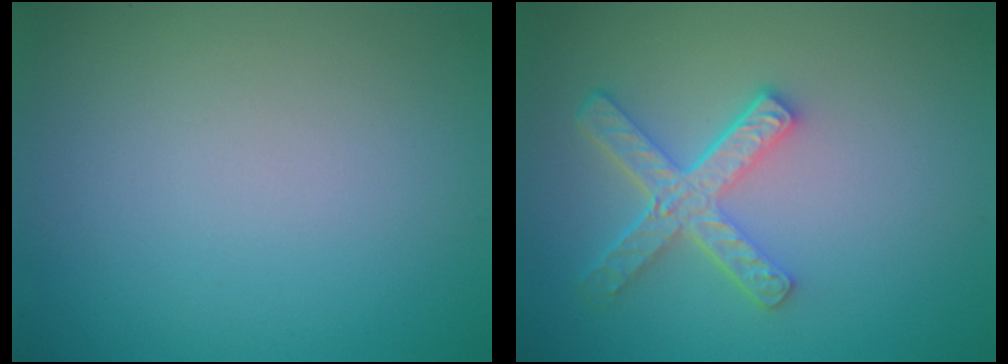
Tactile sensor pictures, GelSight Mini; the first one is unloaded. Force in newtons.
{"total": 4.7, "press": 3.5, "slide": 3.0}